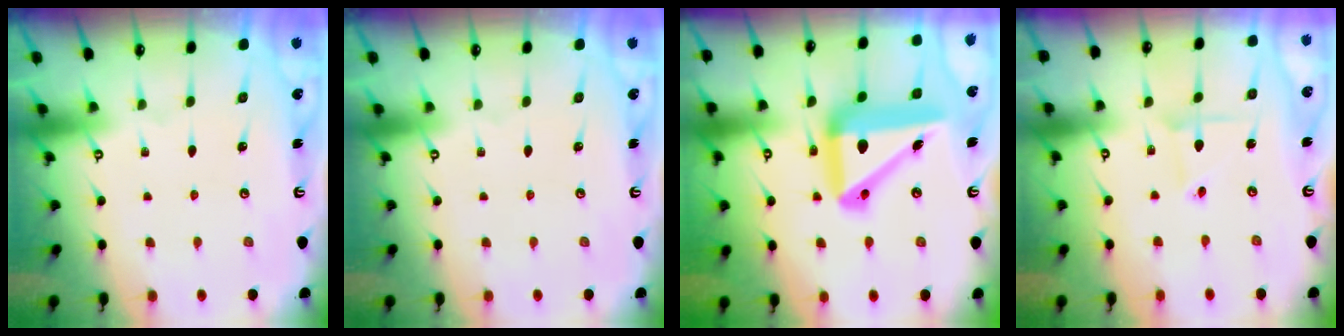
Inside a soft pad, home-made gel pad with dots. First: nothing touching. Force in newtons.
{"total": 0.0}
{"total": 19.5, "press": 19.3, "slide": 3.0}
{"total": 2.4, "press": 2.4, "slide": 0.3}